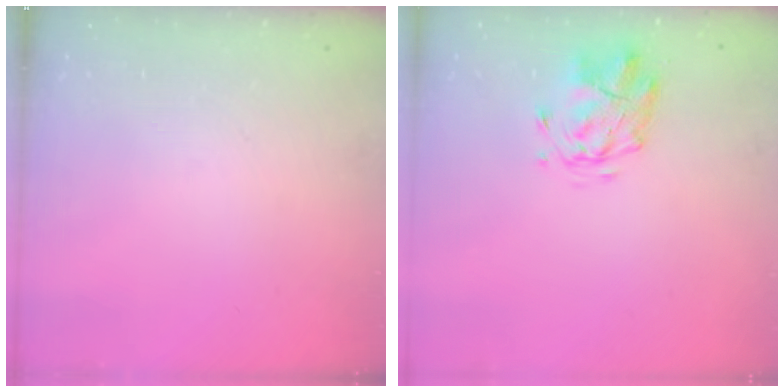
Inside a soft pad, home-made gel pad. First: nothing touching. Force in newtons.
{"total": 2.9, "press": 2.5, "slide": 1.5}